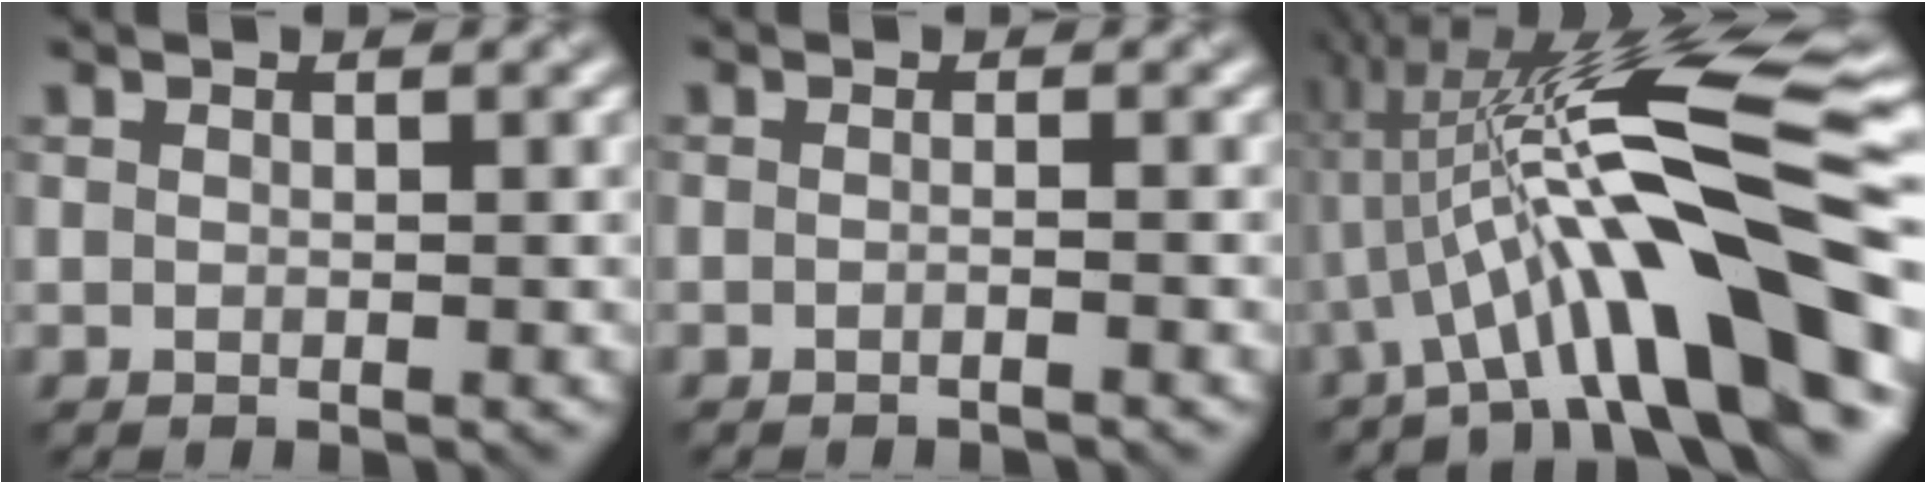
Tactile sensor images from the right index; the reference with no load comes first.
{"total": 1.0, "force": [-0.9, 0.2, 0.5], "torque": [-0.002, -0.006, -0.022]}
{"total": 13.5, "force": [-2.2, 2.4, 13.2], "torque": [-0.208, 0.036, -0.037]}